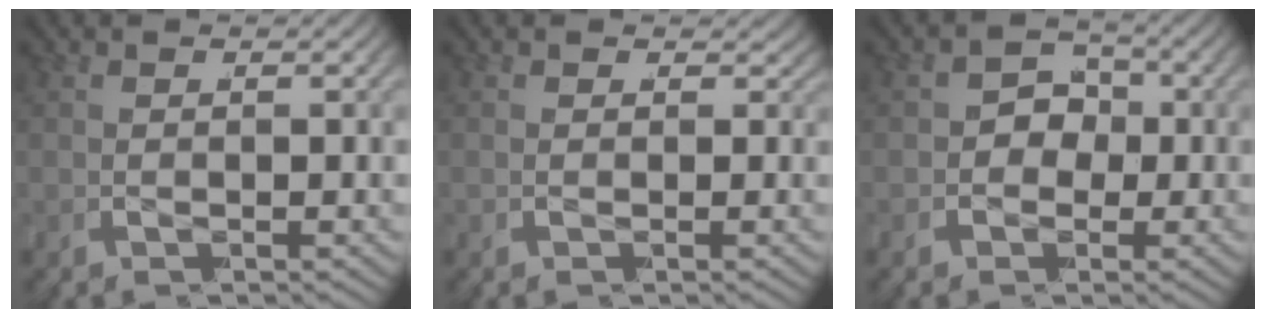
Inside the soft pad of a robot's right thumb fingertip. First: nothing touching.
{"total": 1.3, "force": [0.8, 1.0, 0.5], "torque": [-0.010, -0.008, 0.012]}
{"total": 4.4, "force": [-0.7, 3.7, 2.3], "torque": [-0.050, -0.018, -0.007]}